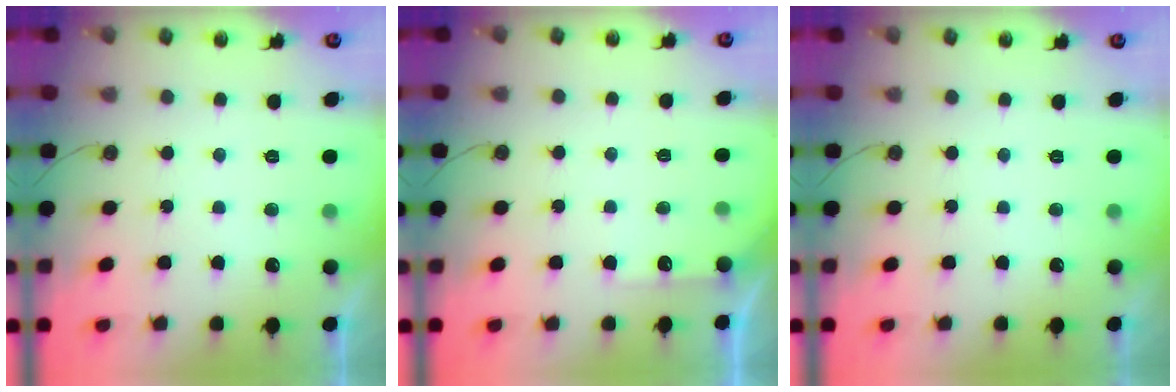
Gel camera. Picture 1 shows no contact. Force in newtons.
{"total": 5.1, "press": 5.1, "slide": 0.4}
{"total": 0.0}